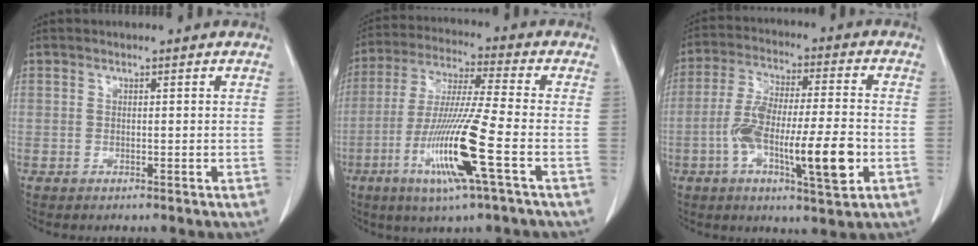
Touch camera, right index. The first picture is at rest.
{"total": 14.3, "force": [-5.3, -0.6, 13.3], "torque": [-0.271, -0.023, -0.103]}
{"total": 14.0, "force": [-4.0, 2.3, 13.3], "torque": [-0.237, -0.001, -0.067]}